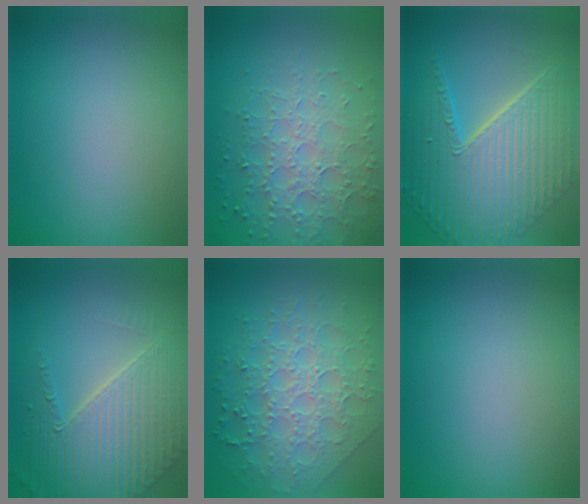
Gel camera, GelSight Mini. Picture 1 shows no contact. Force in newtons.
{"total": 5.5, "press": 4.7, "slide": 2.8}
{"total": 11.0, "press": 7.3, "slide": 8.2}
{"total": 6.2, "press": 5.1, "slide": 3.5}
{"total": 8.0, "press": 5.8, "slide": 5.5}
{"total": 0.0}